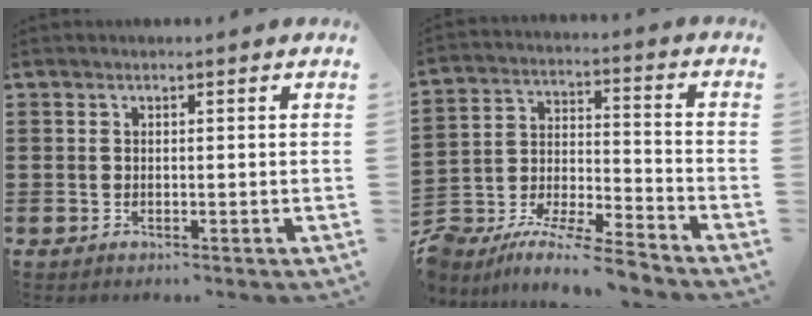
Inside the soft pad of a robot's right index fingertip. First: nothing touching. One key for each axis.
{"total": 7.5, "fx": -7.3, "fy": -0.3, "fz": 1.6, "tx": -0.034, "ty": -0.006, "tz": -0.149}